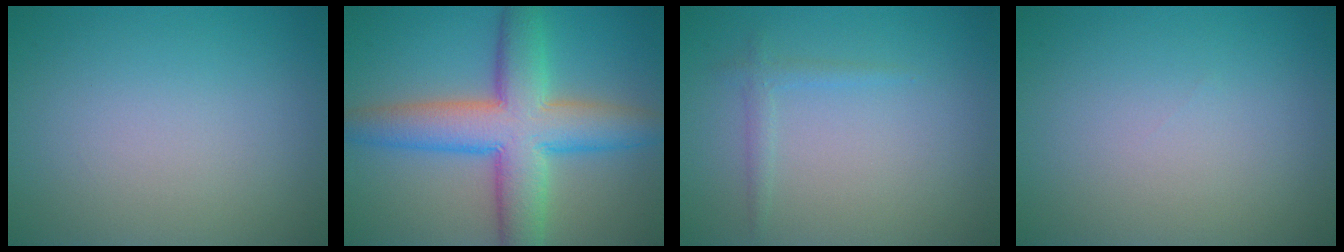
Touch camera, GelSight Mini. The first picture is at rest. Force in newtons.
{"total": 9.3, "press": 9.3, "slide": 0.1}
{"total": 1.1, "press": 1.1, "slide": 0.1}
{"total": 0.0}